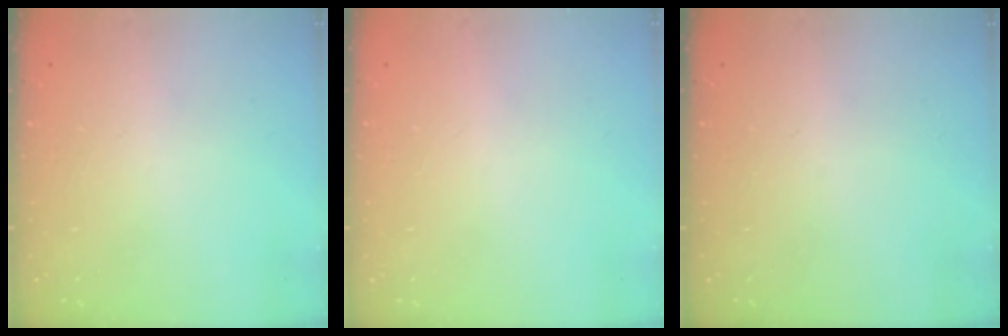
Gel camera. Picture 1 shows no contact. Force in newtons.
{"total": 1.1, "press": 0.8, "slide": 0.7}
{"total": 0.0}